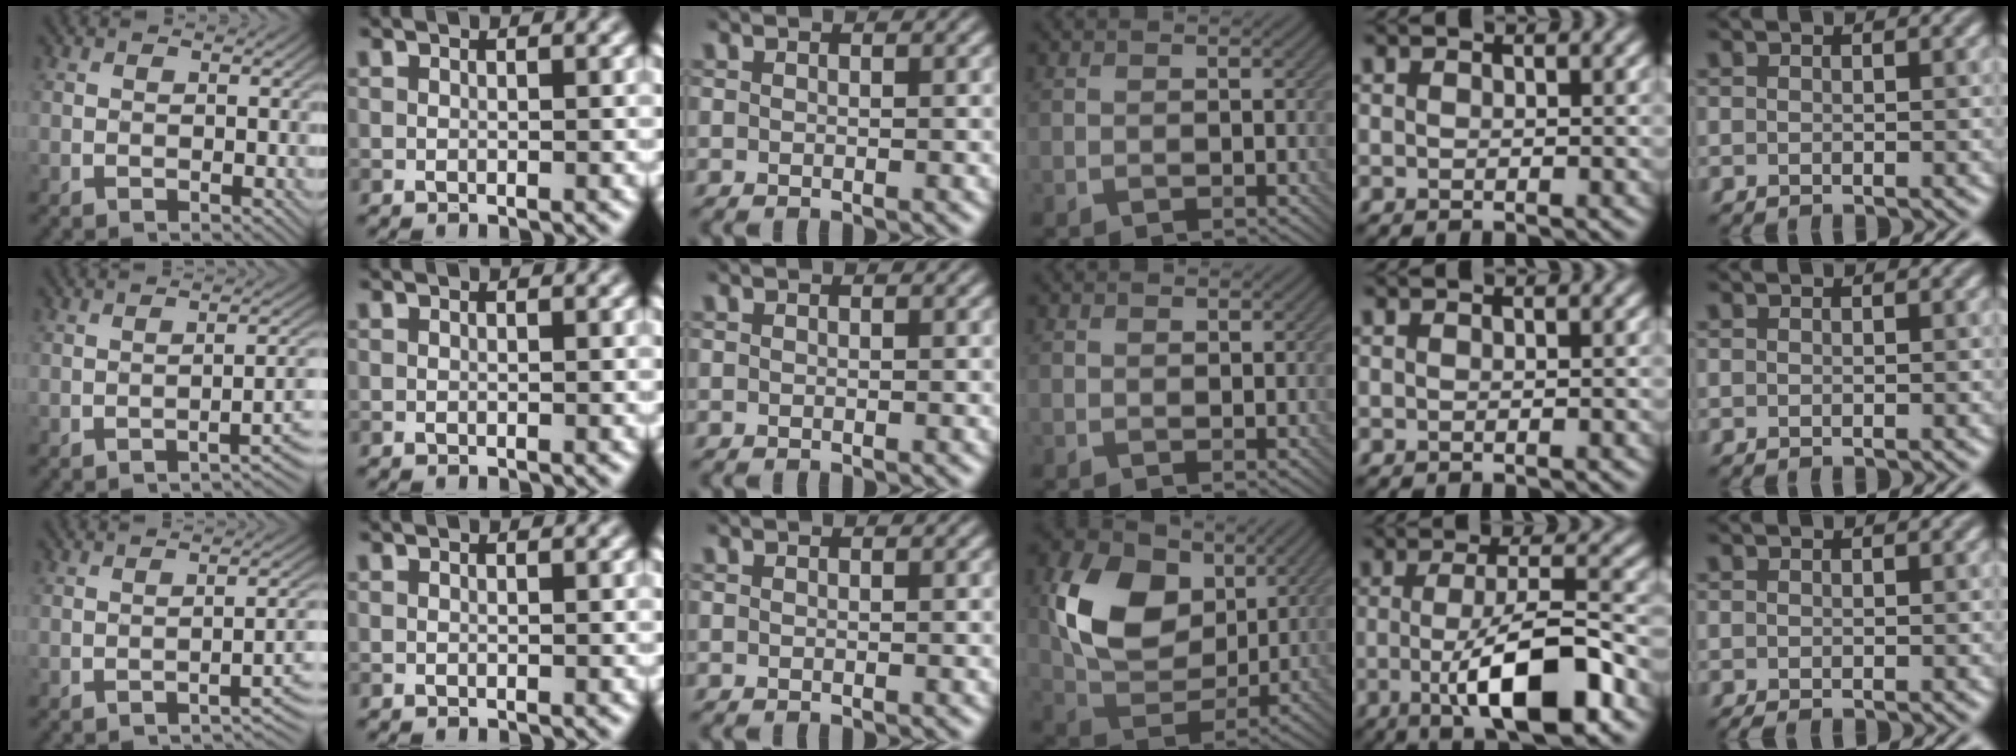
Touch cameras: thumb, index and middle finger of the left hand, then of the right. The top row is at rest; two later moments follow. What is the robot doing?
{"motion": "screw", "object": "bottle cap"}